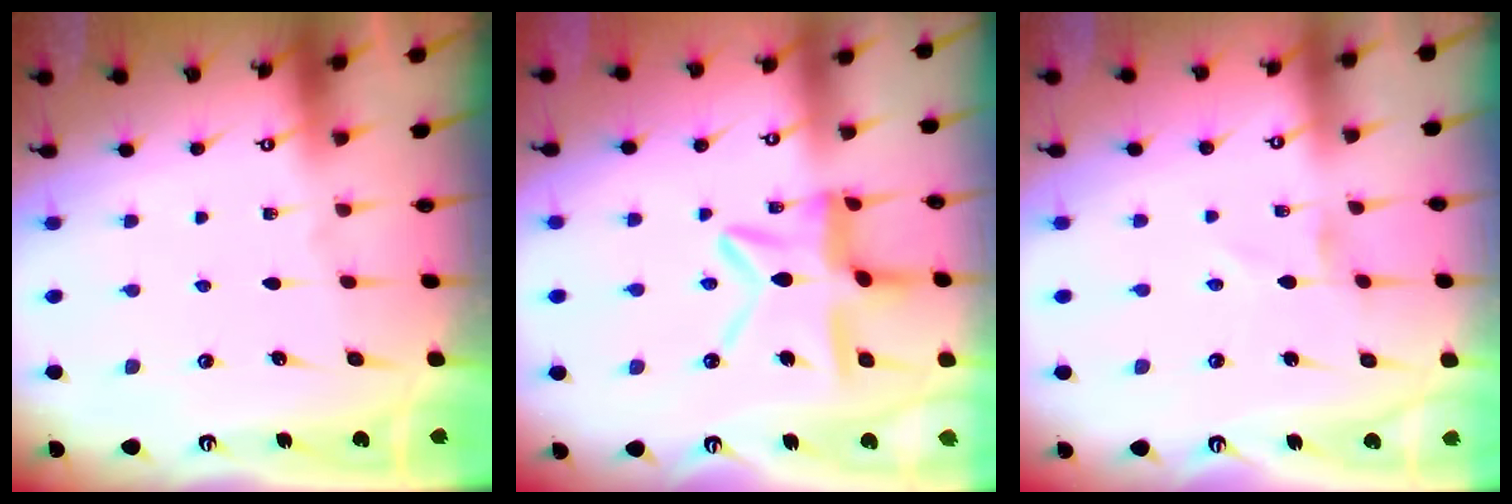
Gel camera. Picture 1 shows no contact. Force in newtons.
{"total": 11.5, "press": 11.5, "slide": 0.6}
{"total": 0.0}